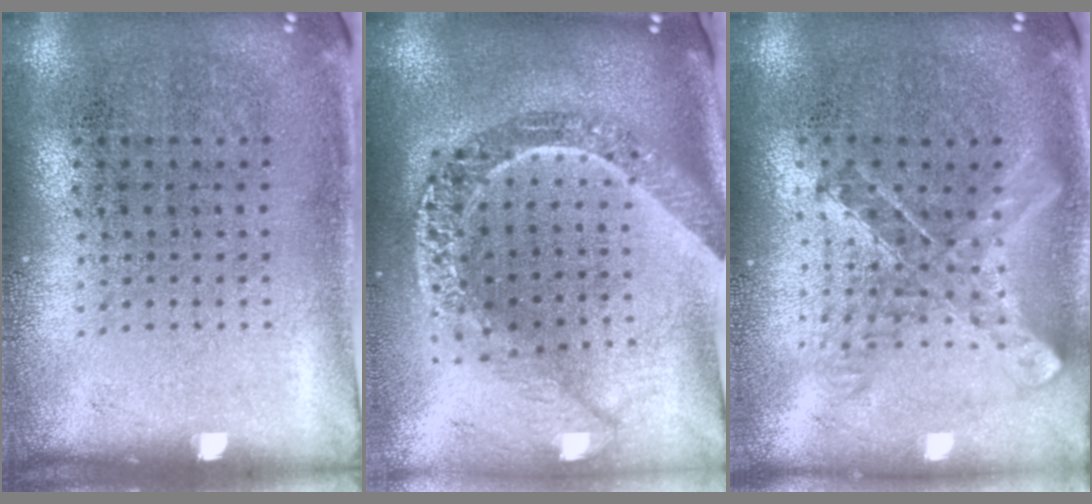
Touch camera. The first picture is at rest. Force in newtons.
{"total": 2.8, "press": 2.2, "slide": 1.7}
{"total": 0.9, "press": 0.9, "slide": 0.1}